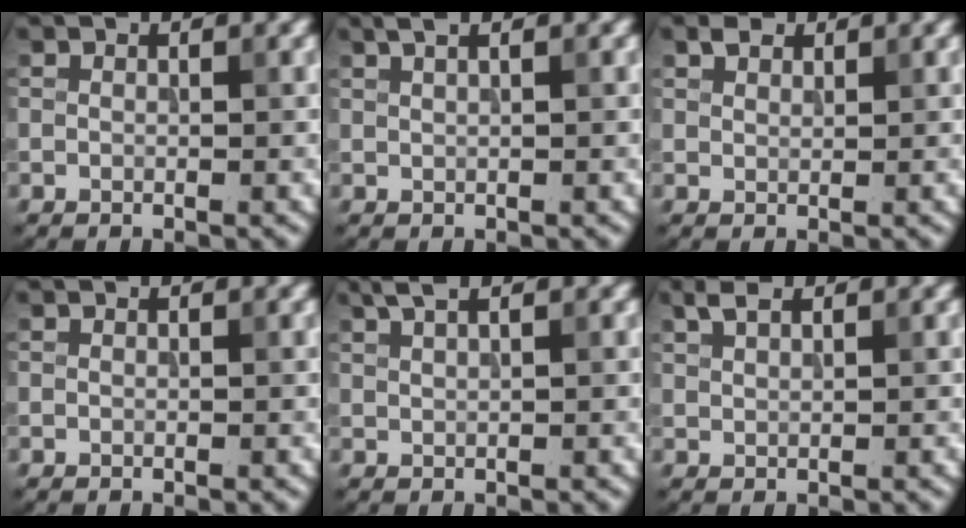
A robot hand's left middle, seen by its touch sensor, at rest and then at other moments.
{"total": 2.4, "force": [1.5, 1.0, 1.6], "torque": [-0.012, 0.004, 0.001]}
{"total": 1.2, "force": [1.0, 0.6, 0.3], "torque": [-0.007, 0.003, 0.020]}
{"total": 0.0}
{"total": 2.1, "force": [1.5, 0.5, 1.4], "torque": [-0.017, 0.003, 0.019]}
{"total": 1.7, "force": [1.2, 0.6, 0.9], "torque": [-0.021, 0.003, 0.024]}